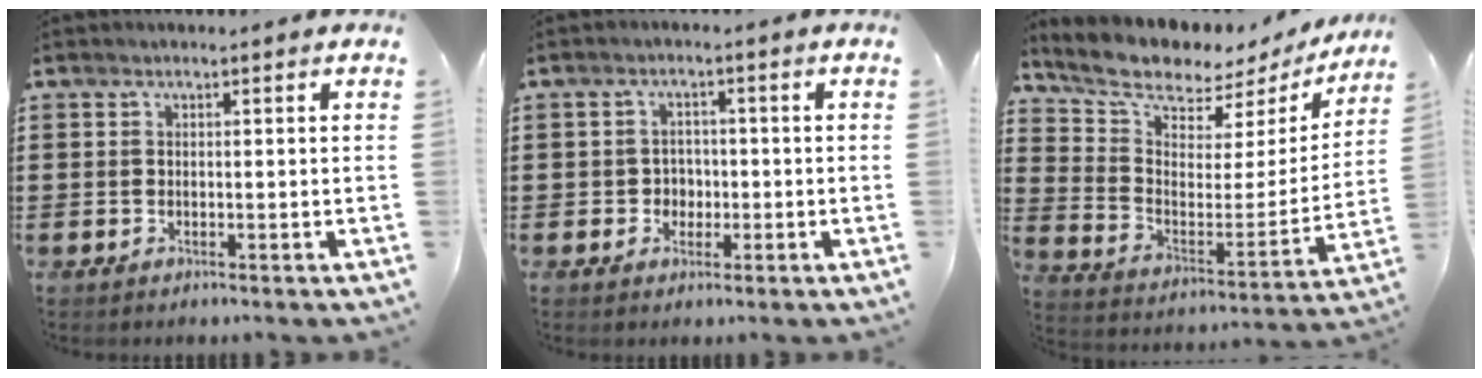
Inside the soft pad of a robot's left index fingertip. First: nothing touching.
{"total": 2.6, "force": [-0.8, 2.3, 0.9], "torque": [-0.026, 0.004, -0.019]}
{"total": 6.9, "force": [6.2, 2.1, 2.0], "torque": [-0.071, -0.056, 0.102]}